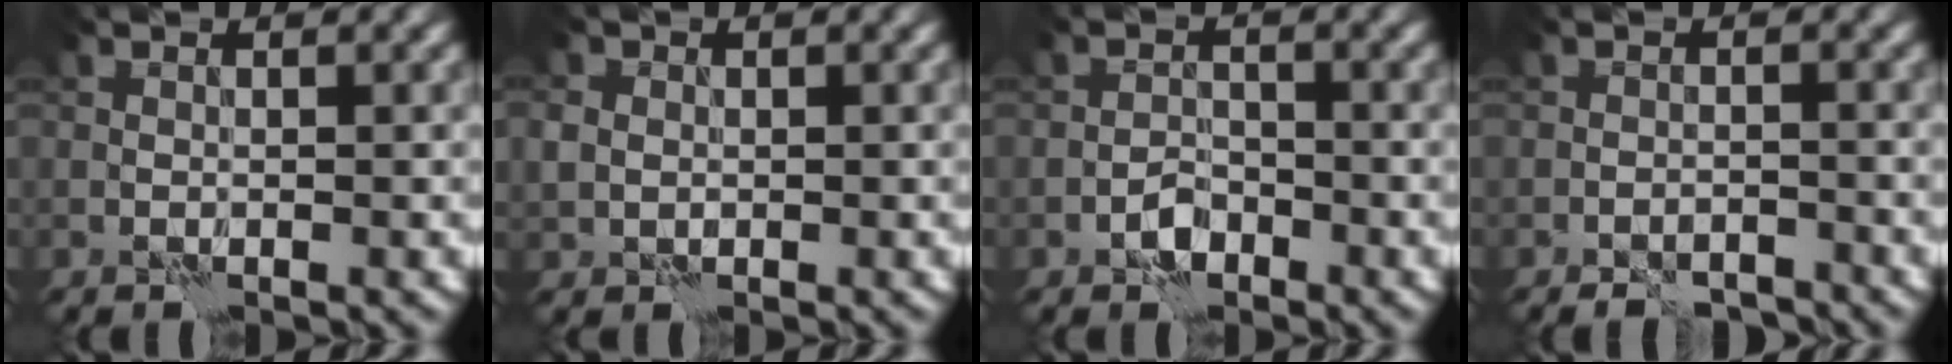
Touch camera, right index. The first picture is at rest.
{"total": 1.8, "force": [0.1, 1.7, 0.6], "torque": [-0.015, 0.002, 0.001]}
{"total": 2.0, "force": [-1.3, 1.2, 1.0], "torque": [-0.014, 0.007, -0.026]}
{"total": 3.1, "force": [-2.8, 0.9, 1.1], "torque": [-0.015, 0.006, -0.041]}